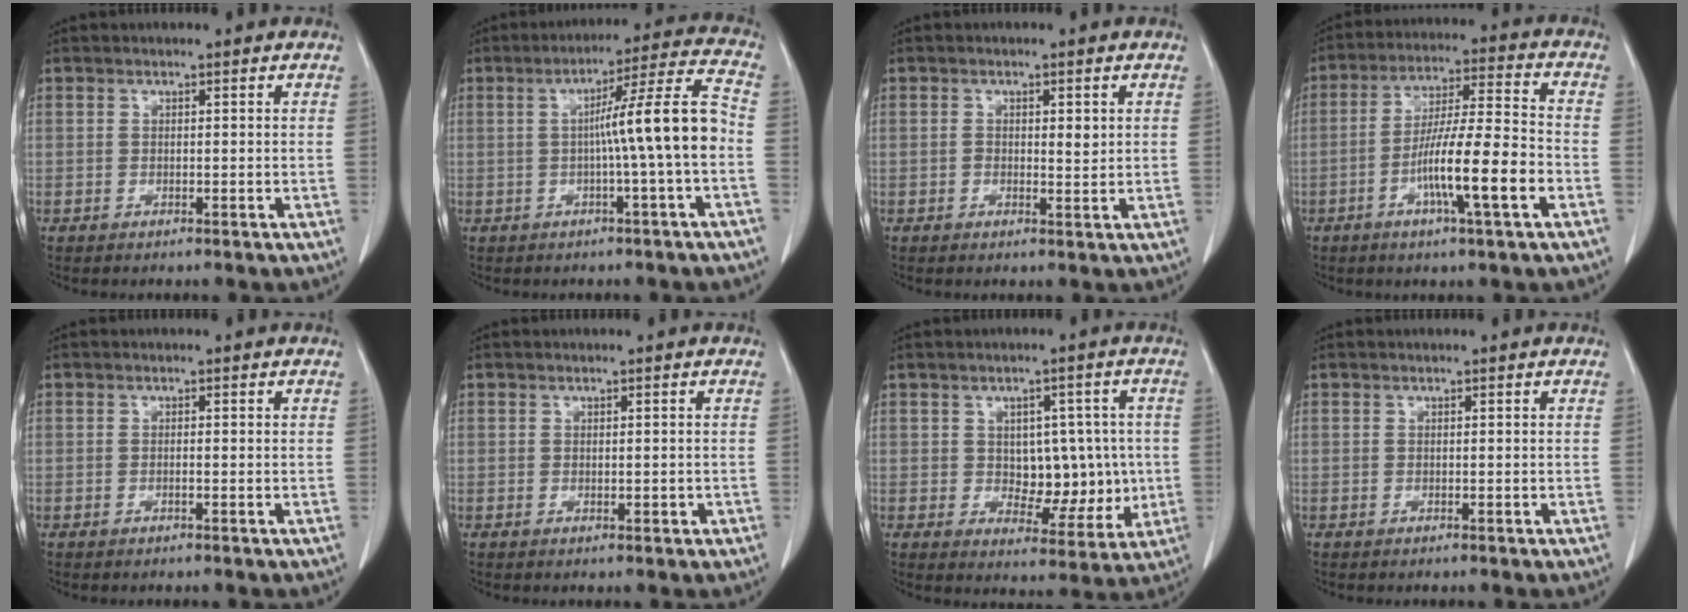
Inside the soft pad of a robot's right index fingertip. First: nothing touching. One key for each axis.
{"total": 10.3, "fx": -1.4, "fy": -1.4, "fz": 10.1, "tx": -0.156, "ty": 0.019, "tz": -0.020}
{"total": 2.4, "fx": 0.5, "fy": 1.0, "fz": 2.1, "tx": -0.032, "ty": -0.003, "tz": 0.007}
{"total": 12.9, "fx": -4.6, "fy": 0.3, "fz": 12.1, "tx": -0.212, "ty": -0.002, "tz": -0.081}
{"total": 0.6, "fx": -0.2, "fy": 0.0, "fz": 0.5, "tx": -0.010, "ty": 0.001, "tz": -0.002}
{"total": 1.1, "fx": -0.2, "fy": 0.4, "fz": 1.0, "tx": -0.016, "ty": -0.002, "tz": 0.001}
{"total": 8.8, "fx": 0.2, "fy": 5.4, "fz": 6.9, "tx": -0.076, "ty": 0.016, "tz": 0.019}
{"total": 0.0}